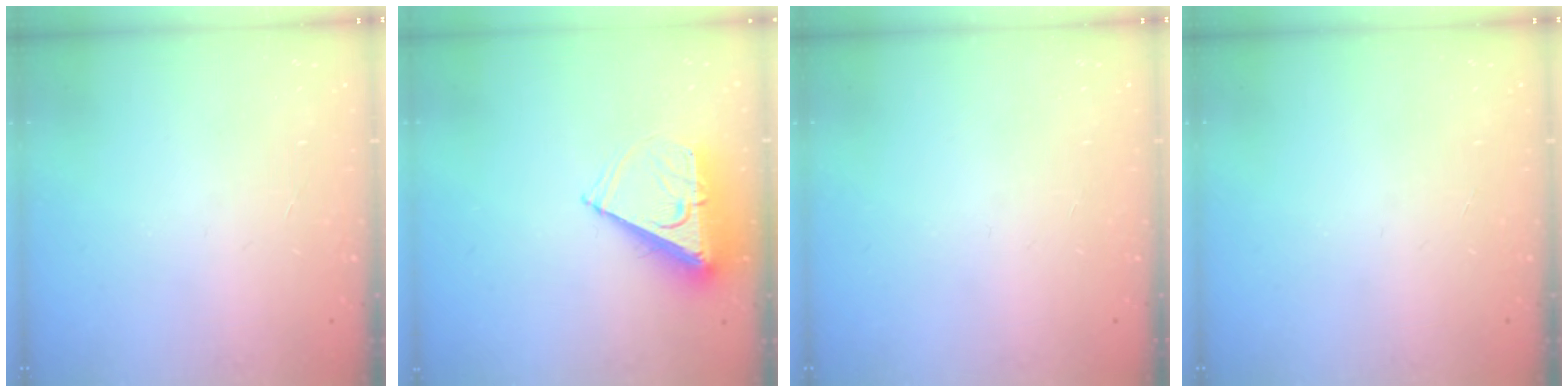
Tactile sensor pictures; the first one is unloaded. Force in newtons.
{"total": 8.3, "press": 8.3, "slide": 0.4}
{"total": 0.0}
{"total": 0.0}